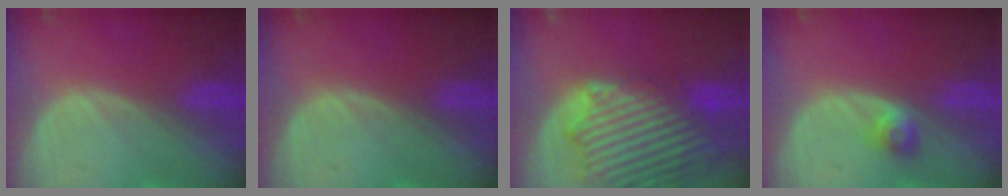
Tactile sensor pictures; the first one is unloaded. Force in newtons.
{"total": 0.0}
{"total": 14.2, "press": 12.2, "slide": 7.4}
{"total": 2.6, "press": 2.3, "slide": 1.2}